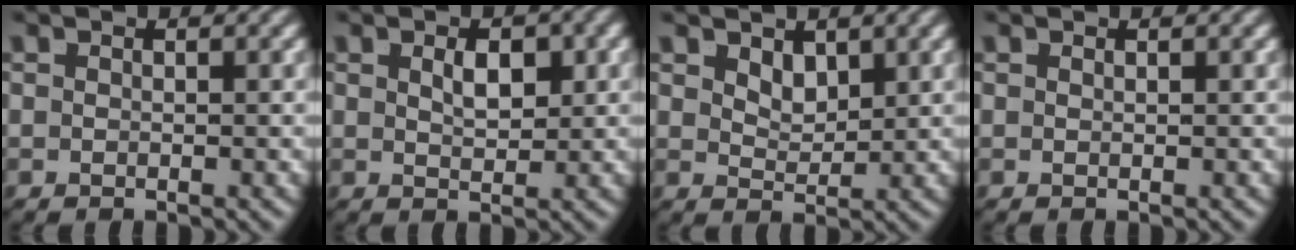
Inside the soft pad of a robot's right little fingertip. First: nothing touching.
{"total": 2.1, "force": [0.6, 0.6, 2.0], "torque": [-0.016, -0.006, 0.016]}
{"total": 2.2, "force": [1.8, 0.7, 1.0], "torque": [-0.008, -0.011, 0.040]}
{"total": 0.0}